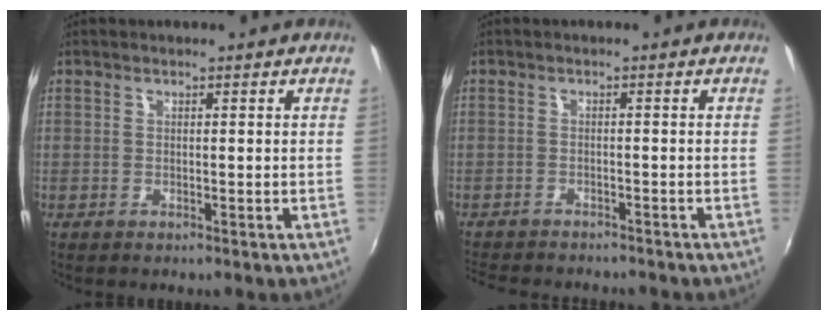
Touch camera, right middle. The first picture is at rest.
{"total": 8.0, "force": [-7.3, 1.6, 2.9], "torque": [-0.074, -0.018, -0.113]}